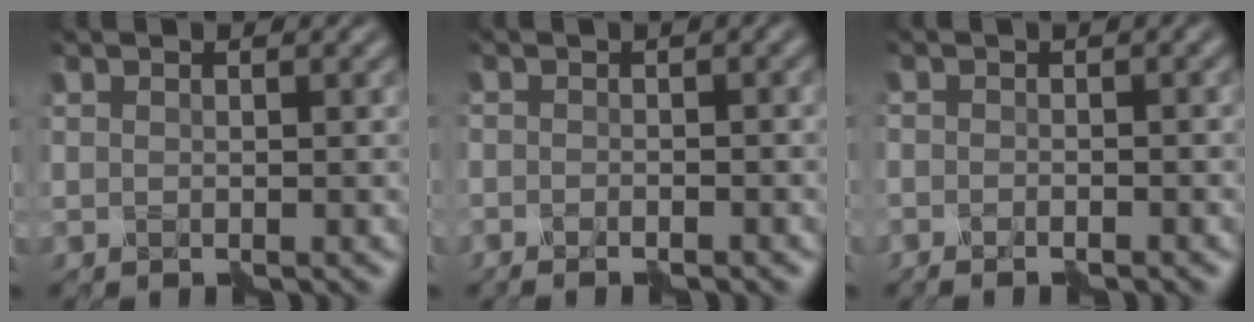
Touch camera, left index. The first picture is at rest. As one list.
[{"total": 2.4, "force": [-1.0, 0.7, 2.1], "torque": [-0.015, 0.002, -0.023]}, {"total": 1.9, "force": [-1.2, 0.3, 1.4], "torque": [-0.012, 0.000, -0.026]}]